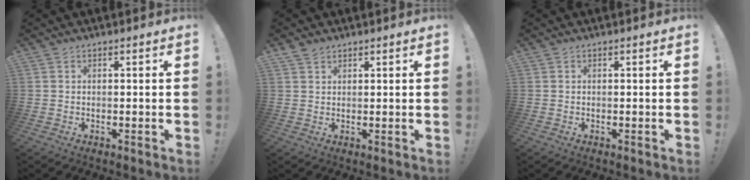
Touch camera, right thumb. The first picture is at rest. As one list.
[{"total": 2.0, "force": [1.6, 1.0, 0.6], "torque": [-0.013, -0.004, 0.030]}, {"total": 0.0}]